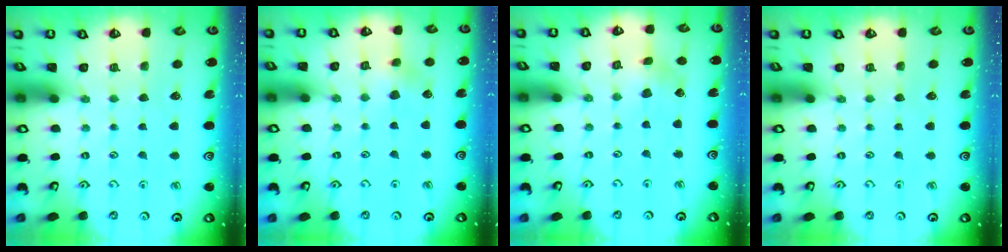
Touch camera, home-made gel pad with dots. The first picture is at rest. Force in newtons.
{"total": 7.6, "press": 7.5, "slide": 0.5}
{"total": 3.0, "press": 3.0, "slide": 0.2}
{"total": 0.0}